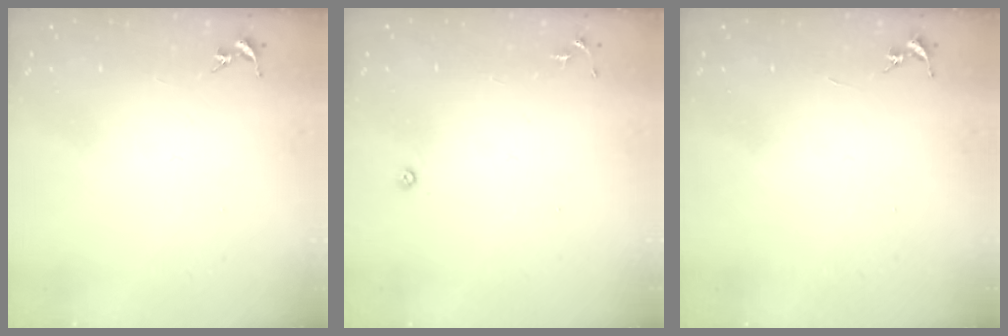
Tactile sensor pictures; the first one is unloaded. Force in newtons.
{"total": 3.4, "press": 3.3, "slide": 0.7}
{"total": 0.0}